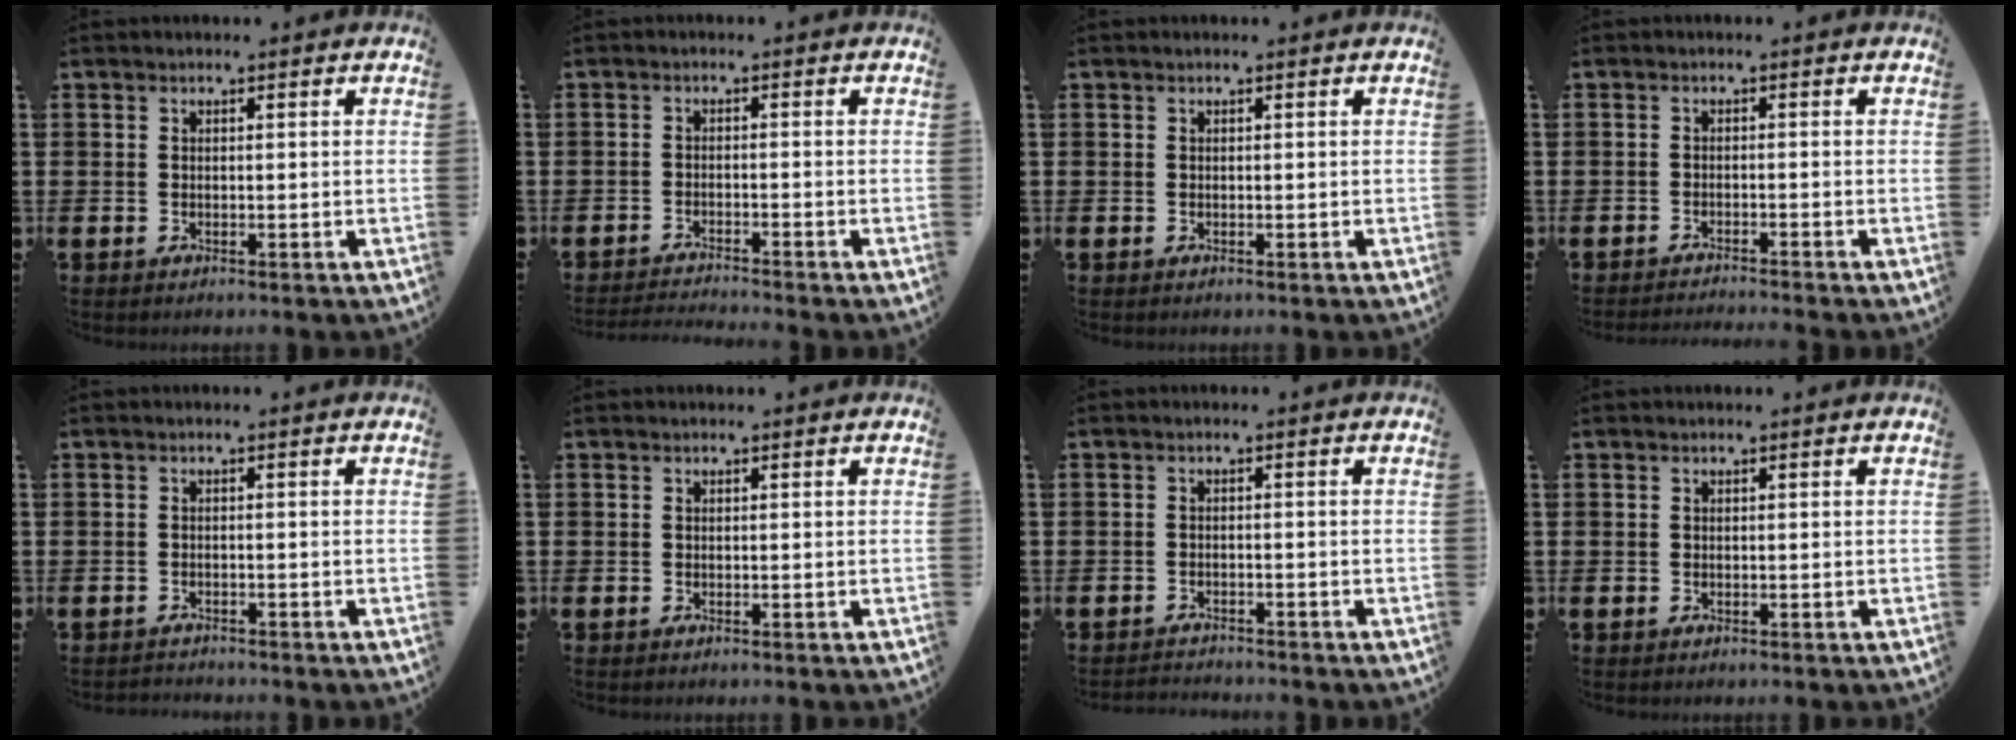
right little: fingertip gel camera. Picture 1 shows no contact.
{"total": 1.7, "force": [-1.6, -0.3, 0.2], "torque": [-0.004, 0.000, -0.032]}
{"total": 0.0}
{"total": 1.2, "force": [-1.1, -0.3, 0.1], "torque": [0.000, 0.001, -0.023]}
{"total": 0.5, "force": [-0.5, 0.0, -0.1], "torque": [0.000, -0.002, -0.010]}
{"total": 0.0}
{"total": 1.2, "force": [-1.2, 0.0, -0.1], "torque": [-0.002, 0.003, -0.026]}
{"total": 0.0}